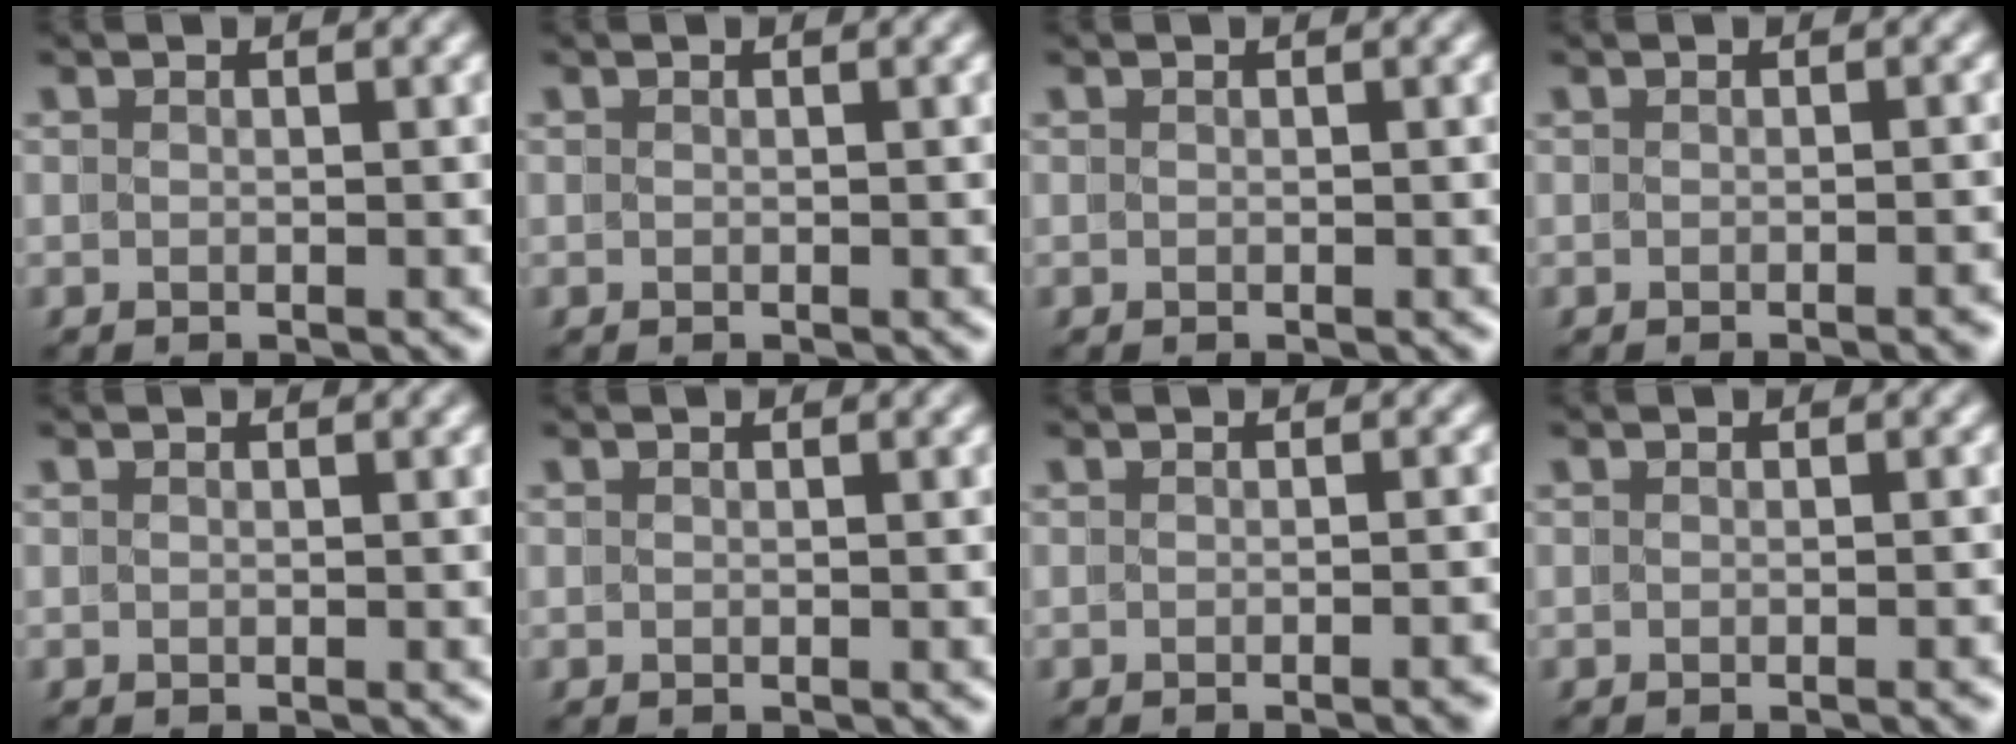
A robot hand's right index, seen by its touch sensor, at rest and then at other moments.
{"total": 0.0}
{"total": 0.0}
{"total": 1.2, "force": [-1.0, 0.1, 0.7], "torque": [0.001, 0.010, -0.020]}
{"total": 0.0}
{"total": 0.0}
{"total": 1.7, "force": [-1.4, 0.2, 1.0], "torque": [0.000, 0.011, -0.027]}
{"total": 0.8, "force": [-0.7, 0.1, 0.4], "torque": [0.002, 0.008, -0.015]}